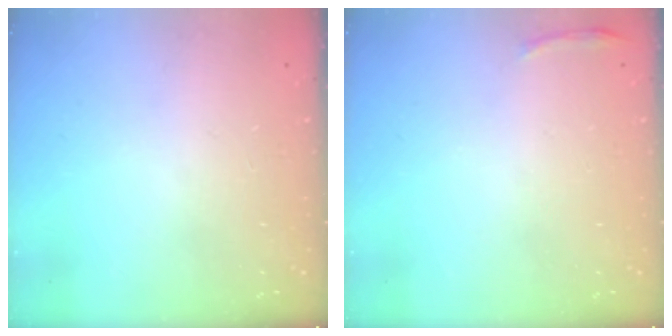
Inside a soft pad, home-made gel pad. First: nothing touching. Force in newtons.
{"total": 4.0, "press": 3.7, "slide": 1.6}